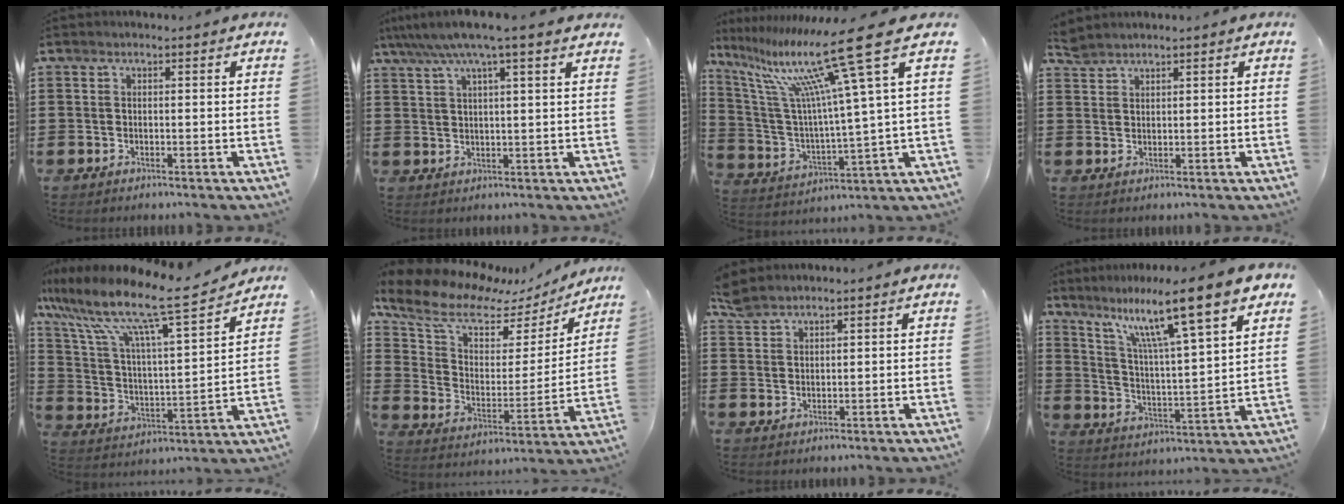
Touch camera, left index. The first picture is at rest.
{"total": 6.3, "force": [4.7, -0.1, 4.1], "torque": [-0.092, -0.012, 0.080]}
{"total": 17.5, "force": [10.7, 0.4, 13.8], "torque": [-0.287, -0.067, 0.162]}
{"total": 2.1, "force": [2.0, 0.4, 0.2], "torque": [-0.010, 0.000, 0.041]}
{"total": 12.4, "force": [9.8, 1.1, 7.6], "torque": [-0.175, -0.065, 0.158]}
{"total": 10.5, "force": [8.4, 4.4, 4.5], "torque": [-0.130, -0.042, 0.147]}
{"total": 2.7, "force": [2.4, 0.9, 0.6], "torque": [-0.020, 0.001, 0.047]}
{"total": 12.5, "force": [8.9, 0.7, 8.7], "torque": [-0.179, -0.052, 0.140]}